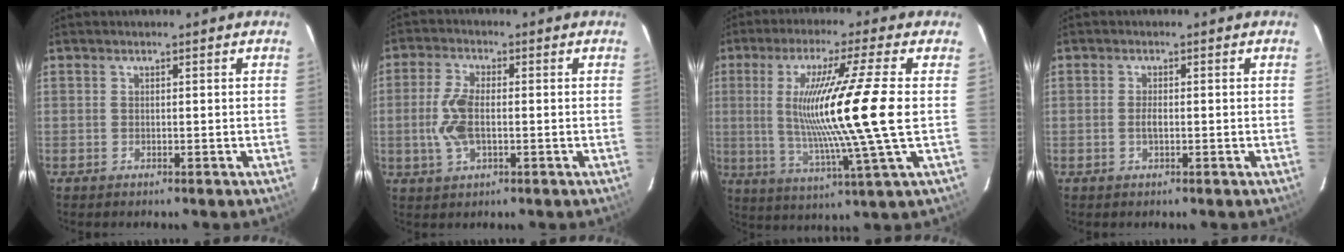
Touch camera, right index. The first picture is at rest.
{"total": 7.3, "force": [-0.8, 3.4, 6.4], "torque": [-0.139, 0.002, -0.016]}
{"total": 17.3, "force": [1.2, -1.6, 17.2], "torque": [-0.296, -0.020, 0.028]}
{"total": 1.5, "force": [-0.3, 0.5, 1.4], "torque": [-0.028, 0.001, -0.007]}